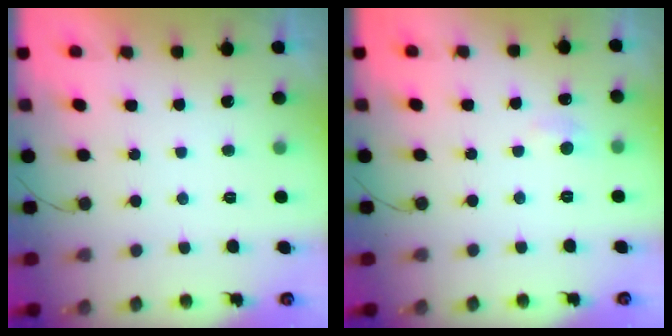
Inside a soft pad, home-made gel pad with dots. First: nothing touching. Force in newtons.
{"total": 5.5, "press": 5.4, "slide": 0.9}